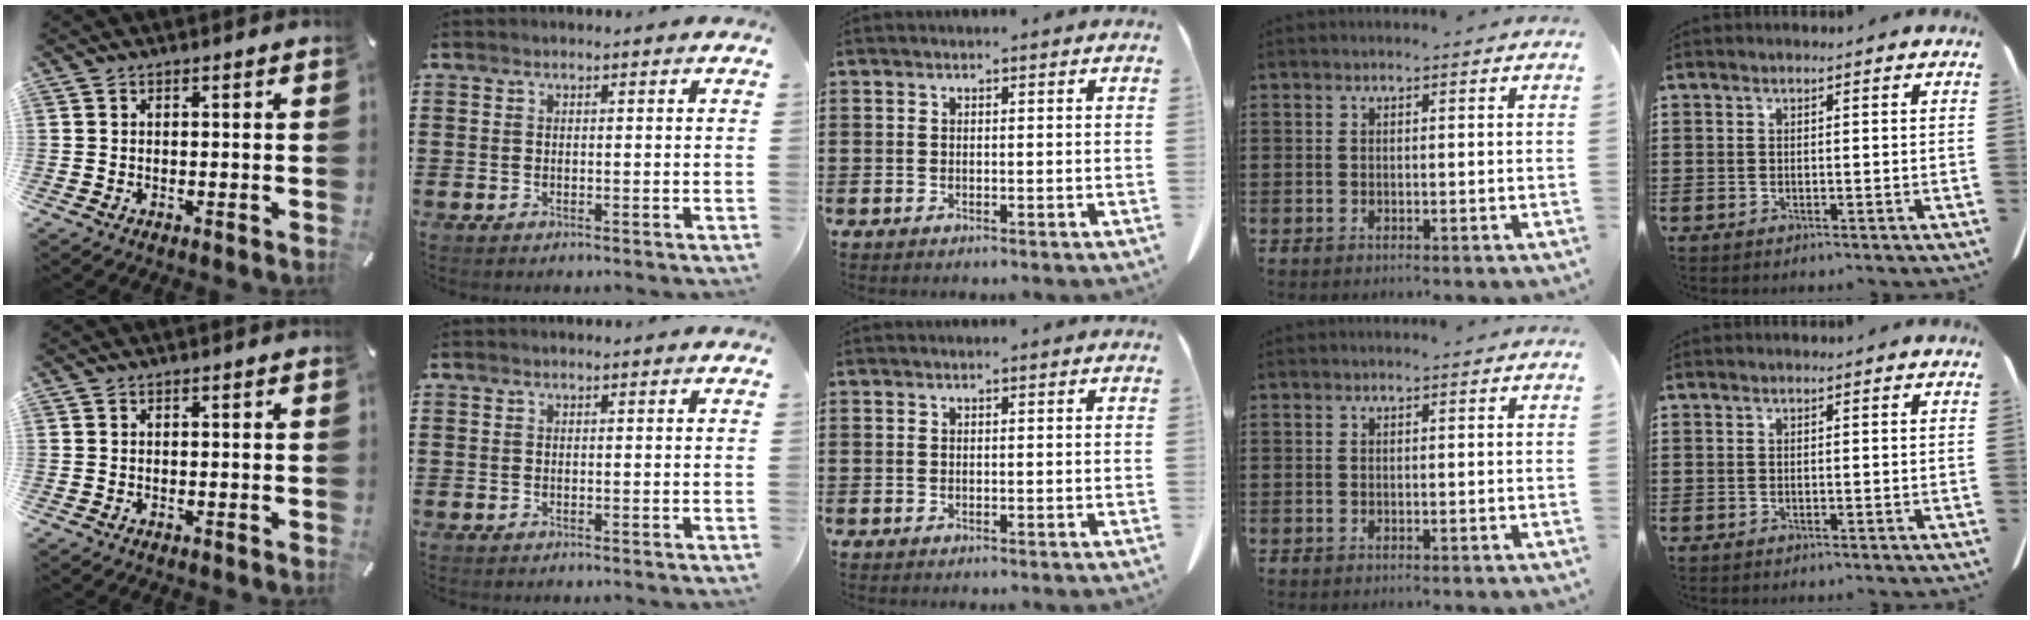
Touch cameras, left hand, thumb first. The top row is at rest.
{}